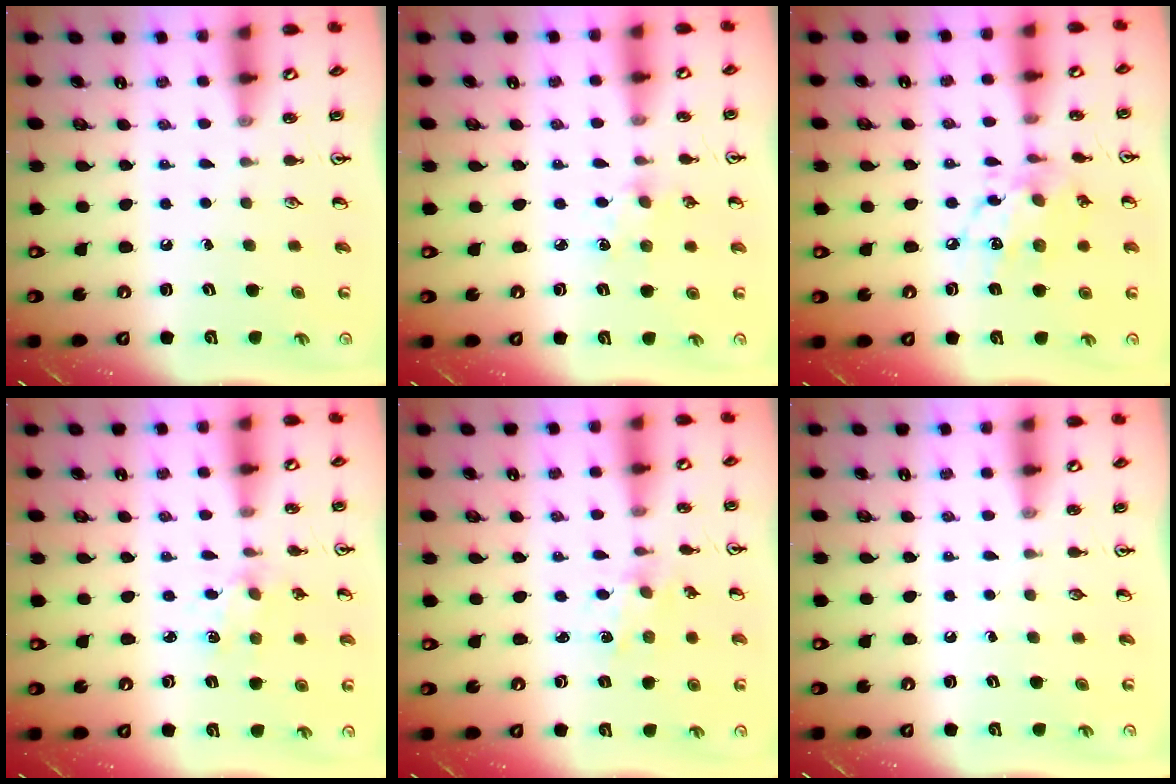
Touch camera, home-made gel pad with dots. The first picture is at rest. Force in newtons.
{"total": 3.3, "press": 3.3, "slide": 0.3}
{"total": 11.4, "press": 11.4, "slide": 0.7}
{"total": 2.0, "press": 2.0, "slide": 0.3}
{"total": 0.8, "press": 0.8, "slide": 0.2}
{"total": 0.0}